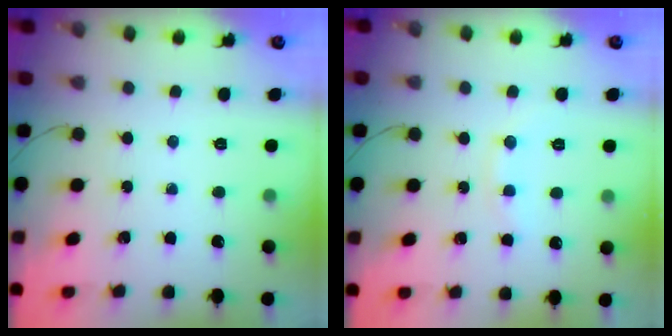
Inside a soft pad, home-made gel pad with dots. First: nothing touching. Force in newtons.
{"total": 7.4, "press": 7.2, "slide": 1.4}